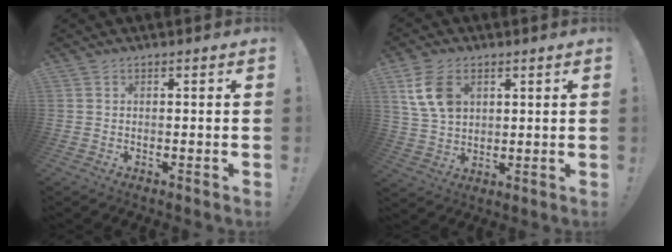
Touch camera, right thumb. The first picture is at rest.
{"total": 11.3, "force": [4.3, 8.2, 6.6], "torque": [-0.125, -0.002, 0.086]}